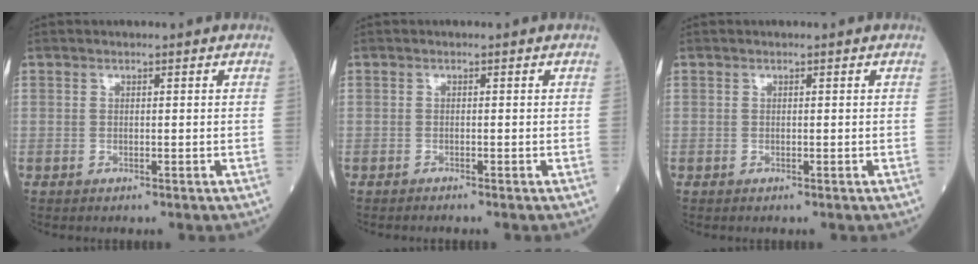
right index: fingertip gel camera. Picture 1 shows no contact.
{"total": 1.4, "force": [-1.2, -0.2, 0.6], "torque": [-0.008, 0.002, -0.013]}
{"total": 0.0}